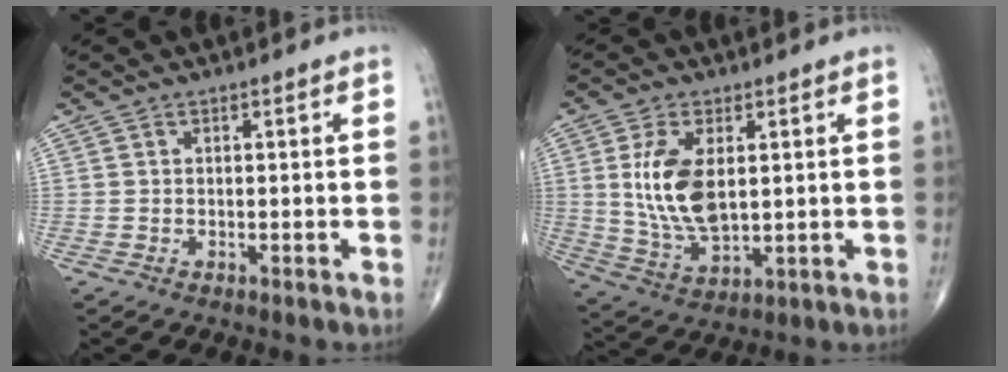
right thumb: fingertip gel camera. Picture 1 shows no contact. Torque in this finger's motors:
{"motor_torque": [-0.53, 0.83, 0.92, 0.20, 0.14]}